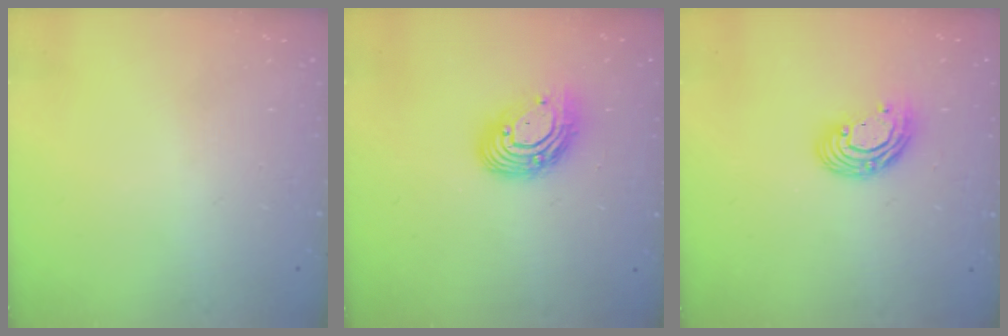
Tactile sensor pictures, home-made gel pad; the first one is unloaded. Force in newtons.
{"total": 11.8, "press": 11.8, "slide": 1.0}
{"total": 9.5, "press": 9.5, "slide": 0.6}